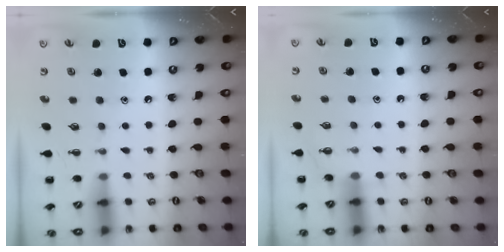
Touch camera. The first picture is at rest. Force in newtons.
{"total": 4.1, "press": 3.9, "slide": 1.0}